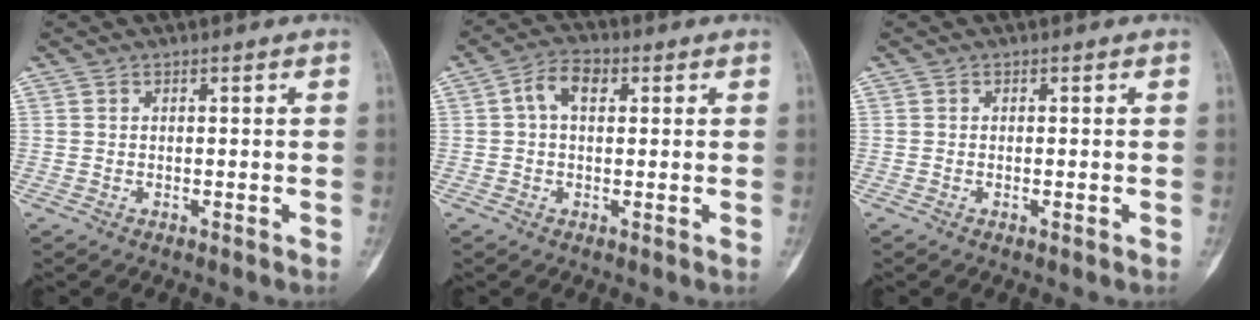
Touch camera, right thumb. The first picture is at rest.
{"total": 5.4, "force": [1.2, 3.4, 4.0], "torque": [-0.067, 0.017, 0.017]}
{"total": 0.7, "force": [-0.2, 0.2, 0.6], "torque": [-0.009, -0.002, -0.004]}